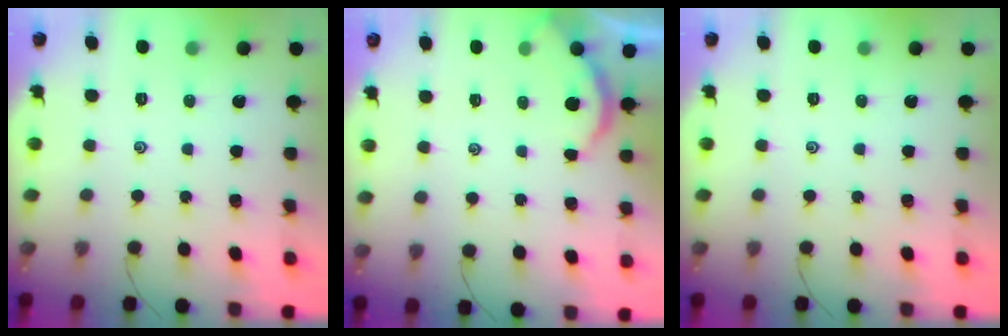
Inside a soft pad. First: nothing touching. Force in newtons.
{"total": 2.0, "press": 2.0, "slide": 0.2}
{"total": 0.0}